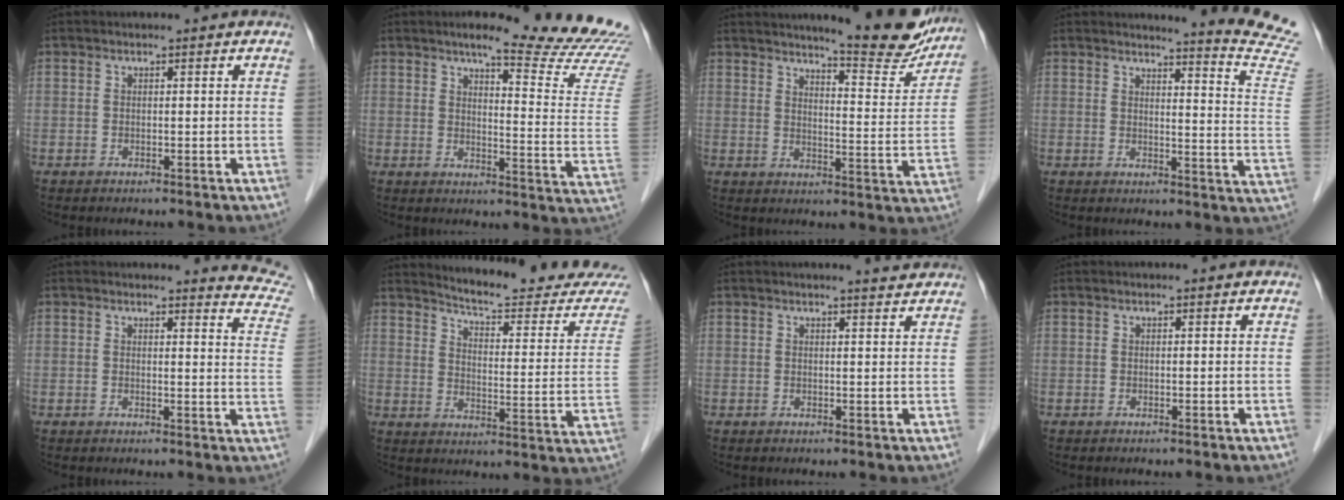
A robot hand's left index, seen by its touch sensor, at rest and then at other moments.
{"total": 17.2, "force": [15.7, -0.8, 7.0], "torque": [-0.092, -0.107, 0.174]}
{"total": 14.8, "force": [13.3, 1.5, 6.2], "torque": [-0.074, -0.040, 0.160]}
{"total": 14.1, "force": [13.6, -2.1, 2.8], "torque": [-0.031, -0.136, 0.131]}
{"total": 7.8, "force": [7.8, 0.0, 0.0], "torque": [0.012, -0.078, 0.054]}
{"total": 19.7, "force": [19.0, 0.4, 4.9], "torque": [-0.070, -0.108, 0.229]}
{"total": 2.5, "force": [2.4, -0.1, 0.6], "torque": [-0.013, -0.003, 0.026]}
{"total": 0.0}